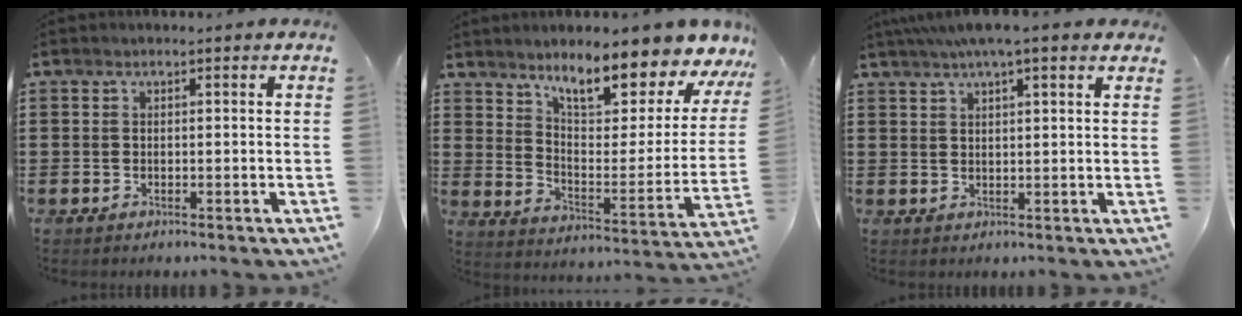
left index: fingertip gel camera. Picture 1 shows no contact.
{"total": 10.6, "force": [9.1, 1.6, 5.2], "torque": [-0.095, -0.067, 0.151]}
{"total": 4.5, "force": [3.4, 0.6, 2.9], "torque": [-0.064, 0.003, 0.061]}